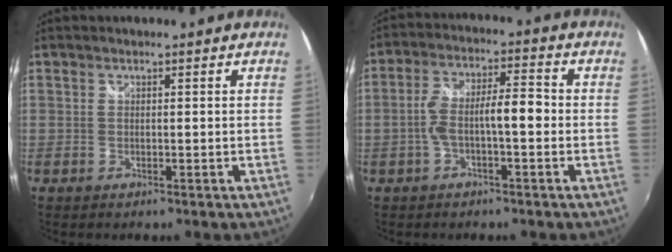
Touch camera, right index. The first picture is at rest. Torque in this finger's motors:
{"motor_torque": [1.39, -0.28, 0.66, 0.14]}